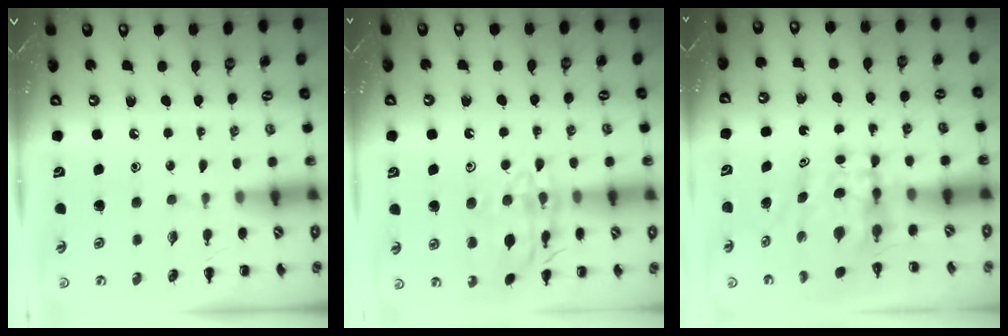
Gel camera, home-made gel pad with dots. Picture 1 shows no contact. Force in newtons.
{"total": 13.9, "press": 13.9, "slide": 0.1}
{"total": 6.0, "press": 5.9, "slide": 1.0}